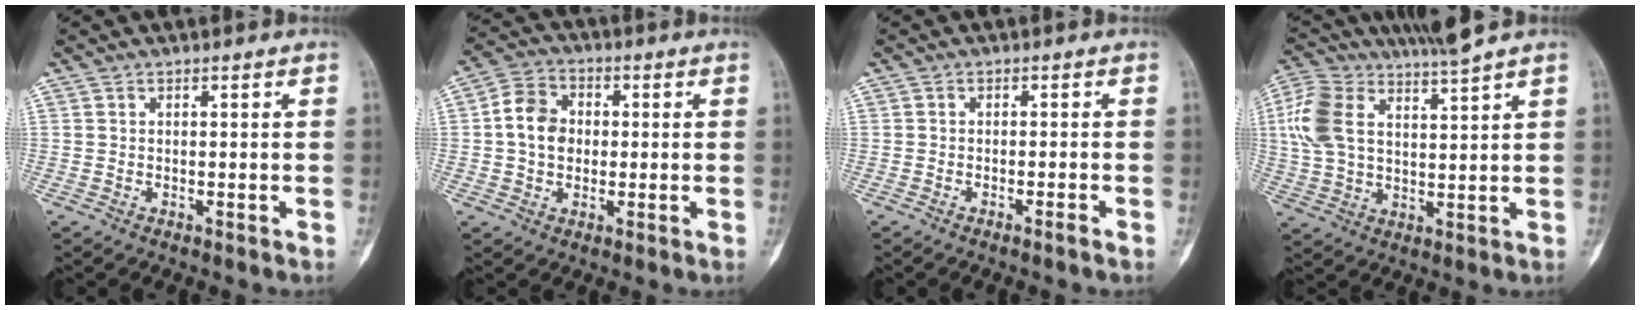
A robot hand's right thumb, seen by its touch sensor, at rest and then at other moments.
{"total": 8.0, "force": [0.2, 6.4, 4.9], "torque": [-0.071, 0.017, -0.004]}
{"total": 1.4, "force": [-1.0, -0.2, 1.0], "torque": [-0.018, 0.001, -0.021]}
{"total": 10.5, "force": [6.0, 3.2, 8.0], "torque": [-0.180, -0.006, 0.125]}